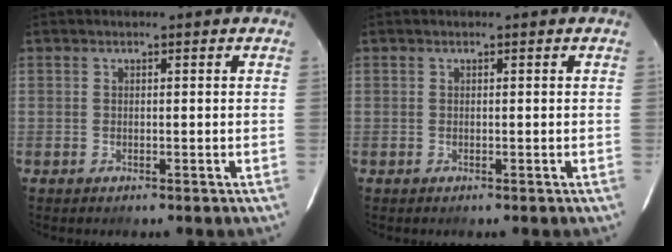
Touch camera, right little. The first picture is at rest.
{"total": 0.0}